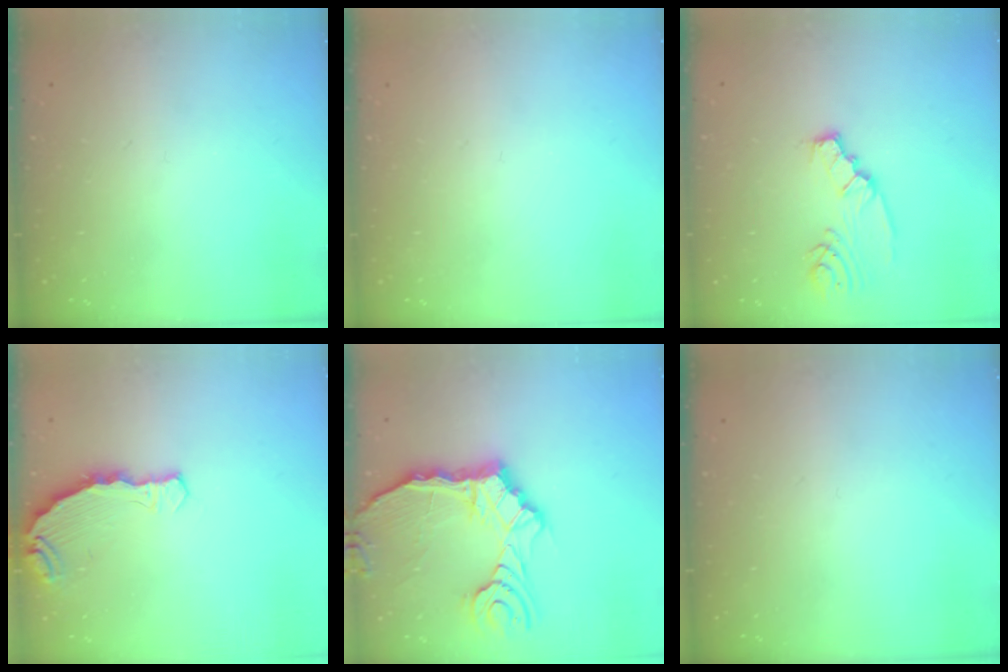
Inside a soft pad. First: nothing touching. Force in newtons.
{"total": 0.0}
{"total": 4.5, "press": 4.4, "slide": 0.7}
{"total": 7.5, "press": 6.3, "slide": 4.0}
{"total": 14.7, "press": 14.1, "slide": 4.1}
{"total": 0.0}